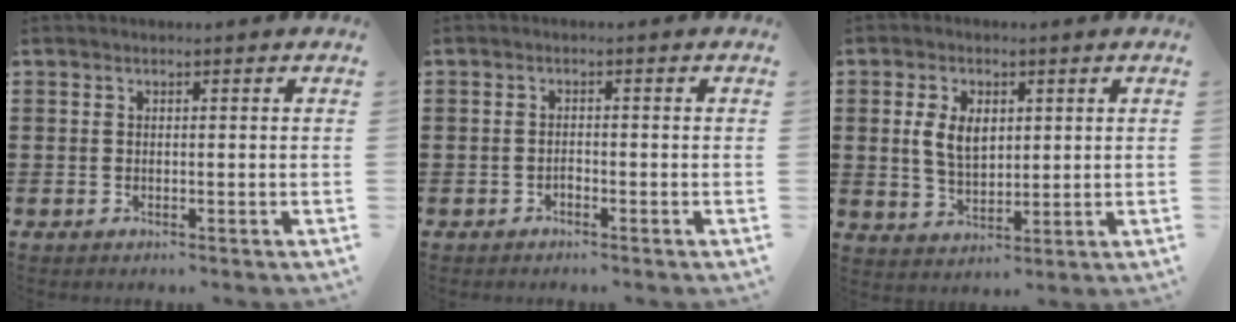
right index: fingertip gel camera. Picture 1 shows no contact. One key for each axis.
{"total": 0.9, "fx": -0.7, "fy": 0.4, "fz": 0.4, "tx": -0.010, "ty": -0.002, "tz": -0.014}
{"total": 5.6, "fx": 1.1, "fy": 3.5, "fz": 4.2, "tx": -0.091, "ty": 0.006, "tz": 0.015}